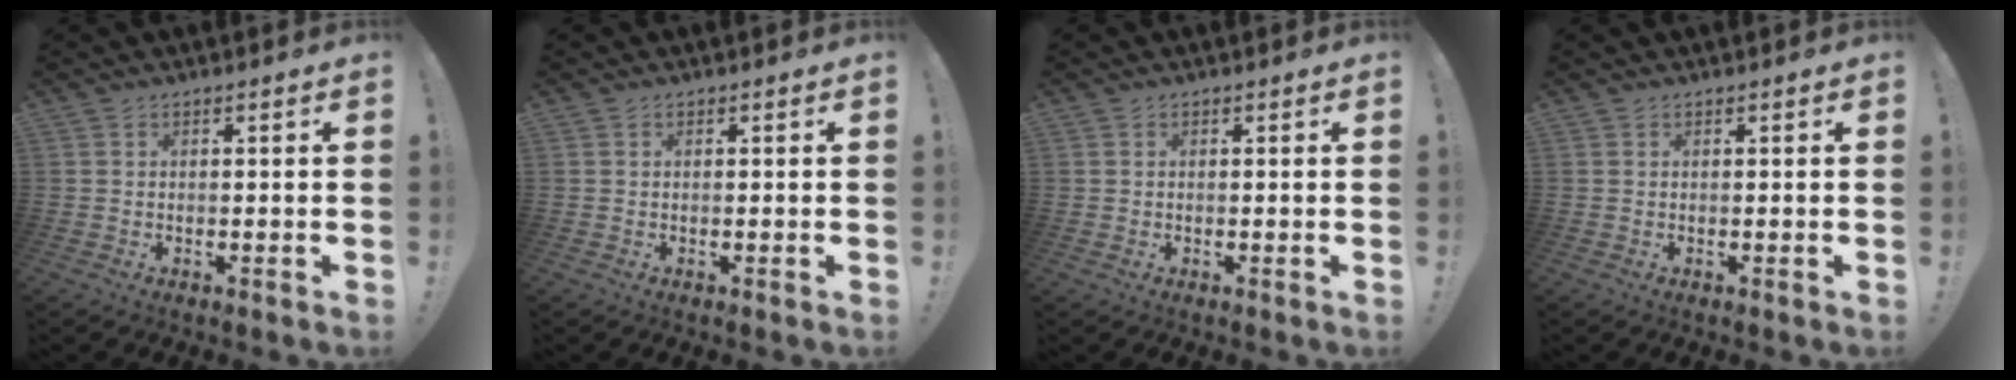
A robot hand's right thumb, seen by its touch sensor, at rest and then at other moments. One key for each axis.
{"total": 0.0}
{"total": 2.2, "fx": 0.7, "fy": 2.0, "fz": 0.3, "tx": 0.008, "ty": -0.008, "tz": 0.010}
{"total": 0.0}